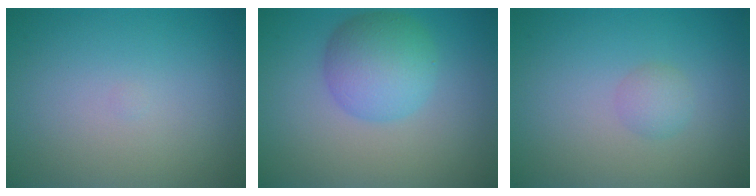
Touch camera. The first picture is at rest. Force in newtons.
{"total": 4.9, "press": 4.9, "slide": 0.1}
{"total": 1.3, "press": 1.3, "slide": 0.1}